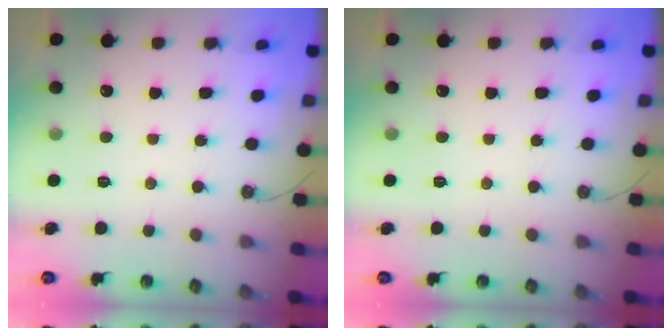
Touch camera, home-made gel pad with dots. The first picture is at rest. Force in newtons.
{"total": 0.0}